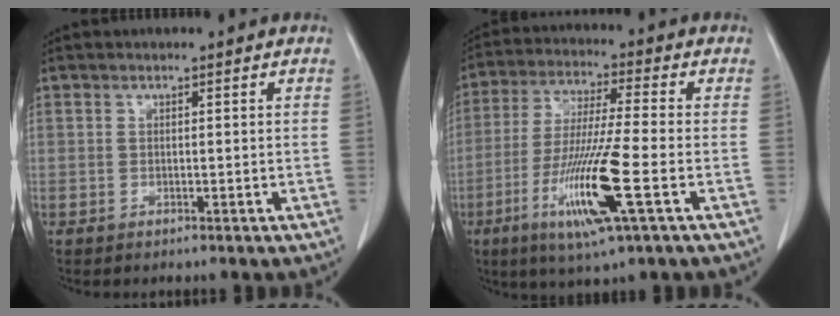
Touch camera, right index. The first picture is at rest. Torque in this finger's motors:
{"motor_torque": [1.95, -0.19, 0.46, 0.13]}